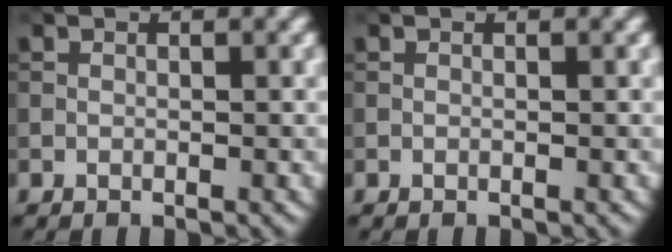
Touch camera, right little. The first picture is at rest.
{"total": 0.0}